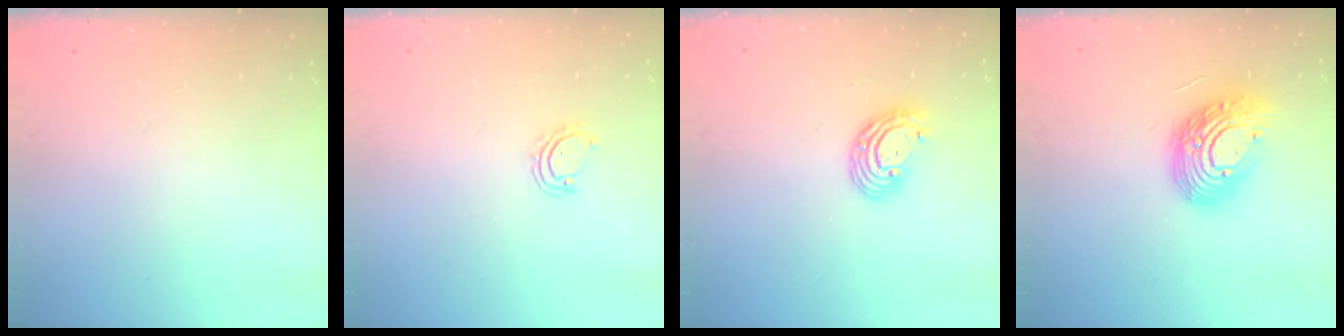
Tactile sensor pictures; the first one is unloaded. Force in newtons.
{"total": 3.2, "press": 3.1, "slide": 0.2}
{"total": 8.2, "press": 8.1, "slide": 1.3}
{"total": 16.1, "press": 16.0, "slide": 1.3}